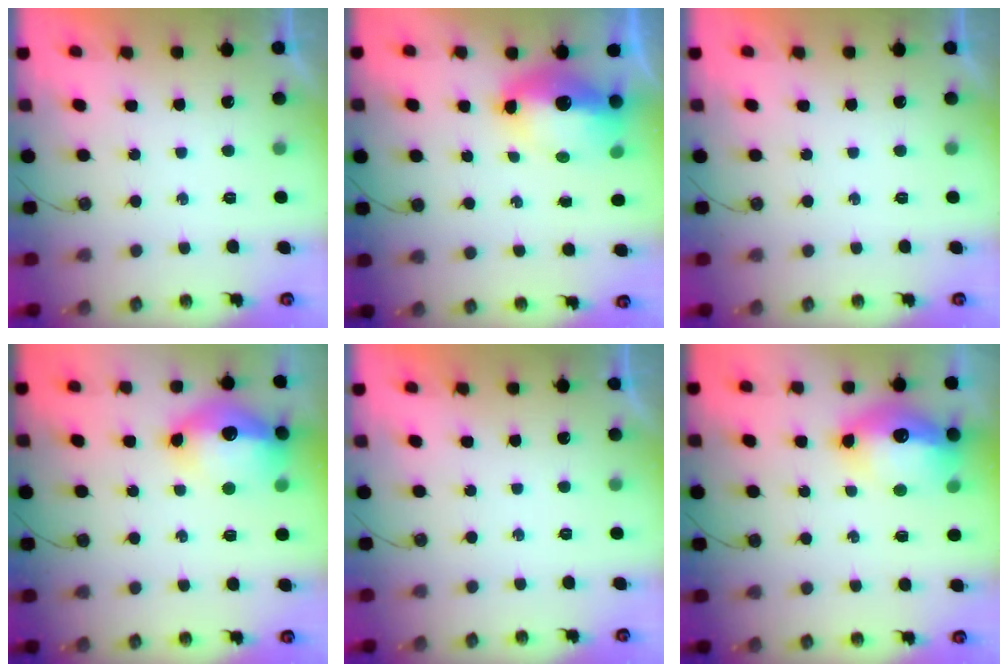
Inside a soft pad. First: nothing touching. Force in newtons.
{"total": 11.6, "press": 11.6, "slide": 1.3}
{"total": 0.0}
{"total": 16.8, "press": 16.7, "slide": 2.4}
{"total": 0.0}
{"total": 15.3, "press": 15.2, "slide": 1.3}